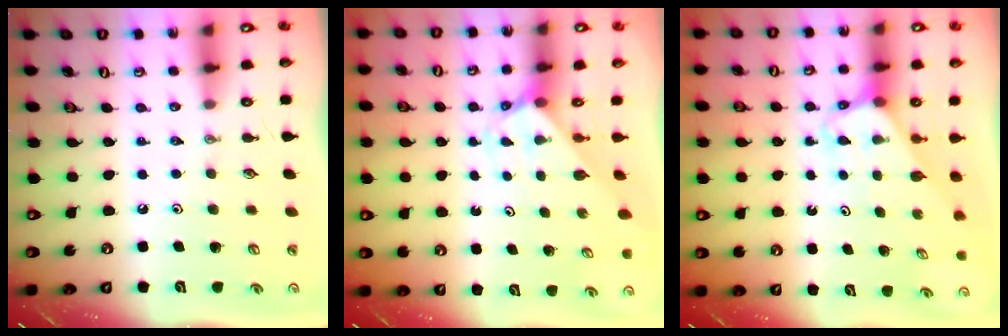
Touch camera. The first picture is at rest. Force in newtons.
{"total": 2.1, "press": 2.1, "slide": 0.1}
{"total": 3.1, "press": 3.1, "slide": 0.2}